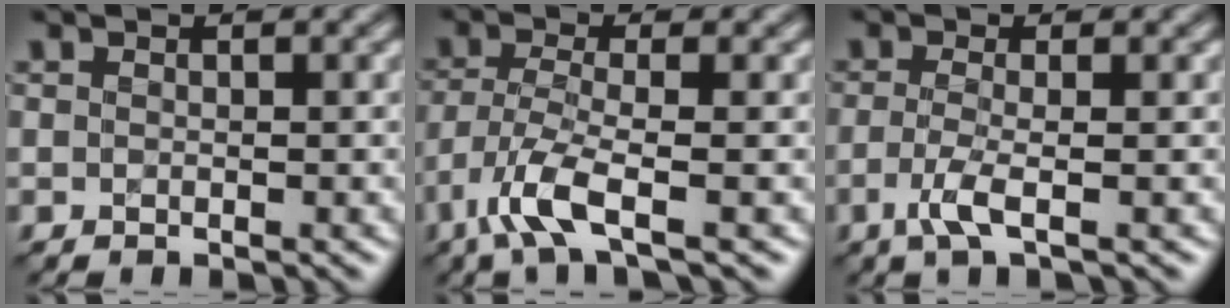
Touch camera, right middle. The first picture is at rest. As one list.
[{"total": 4.5, "force": [-2.7, 0.9, 3.4], "torque": [-0.083, -0.002, -0.062]}, {"total": 2.4, "force": [-1.1, 0.4, 2.1], "torque": [-0.051, 0.004, -0.028]}]